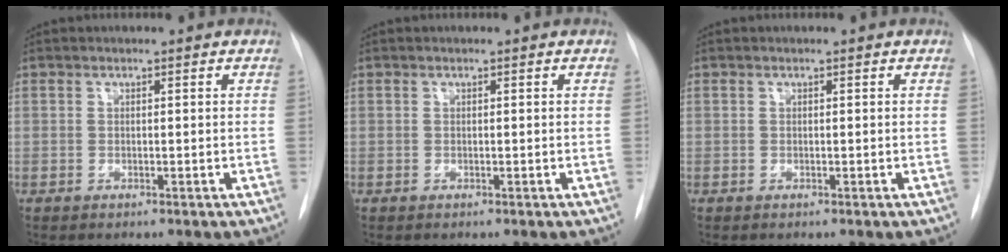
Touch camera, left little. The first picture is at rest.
{"total": 0.0}
{"total": 0.0}